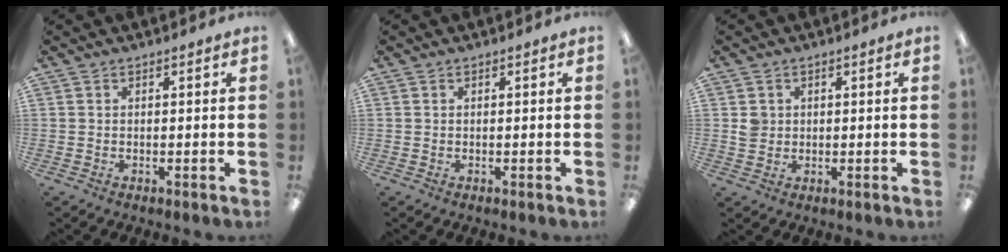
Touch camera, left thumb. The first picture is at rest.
{"total": 0.0}
{"total": 2.9, "force": [0.5, 2.8, 0.8], "torque": [-0.012, 0.002, 0.007]}